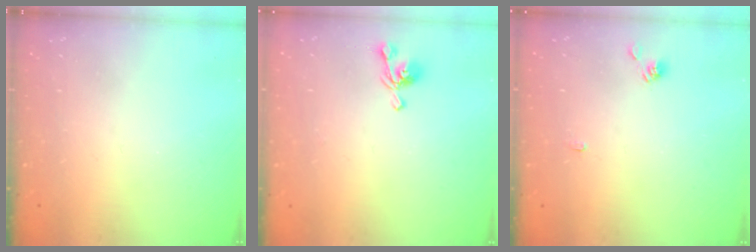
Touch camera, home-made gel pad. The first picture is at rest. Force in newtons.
{"total": 3.6, "press": 3.5, "slide": 0.6}
{"total": 2.8, "press": 2.8, "slide": 0.3}